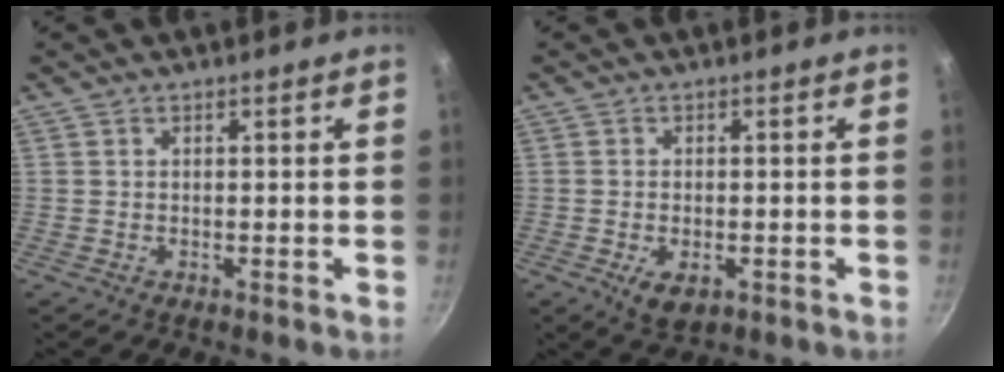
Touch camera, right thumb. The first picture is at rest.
{"total": 4.7, "force": [-1.6, 2.7, 3.6], "torque": [-0.055, -0.003, -0.021]}